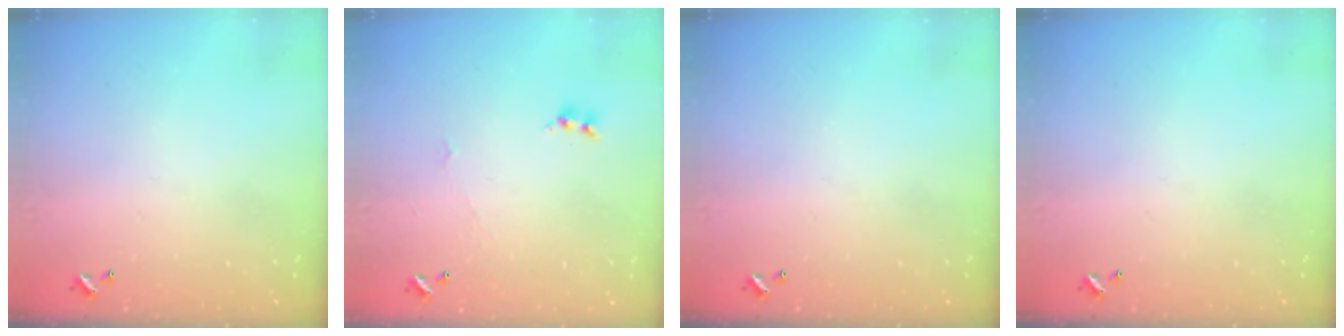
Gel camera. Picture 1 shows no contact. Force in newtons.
{"total": 1.6, "press": 1.5, "slide": 0.4}
{"total": 0.0}
{"total": 0.0}